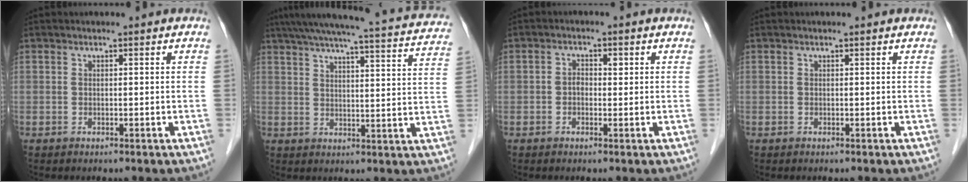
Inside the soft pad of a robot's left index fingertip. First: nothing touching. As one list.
[{"total": 26.6, "force": [24.0, 2.1, 11.3], "torque": [-0.178, -0.015, 0.292]}, {"total": 1.9, "force": [-0.1, 1.4, 1.3], "torque": [-0.025, 0.012, -0.002]}, {"total": 0.0}]